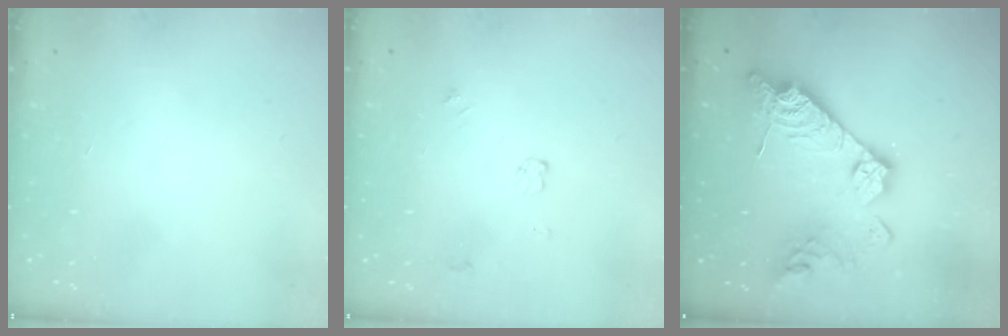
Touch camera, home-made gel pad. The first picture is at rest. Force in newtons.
{"total": 4.4, "press": 4.4, "slide": 0.2}
{"total": 18.8, "press": 18.7, "slide": 1.9}